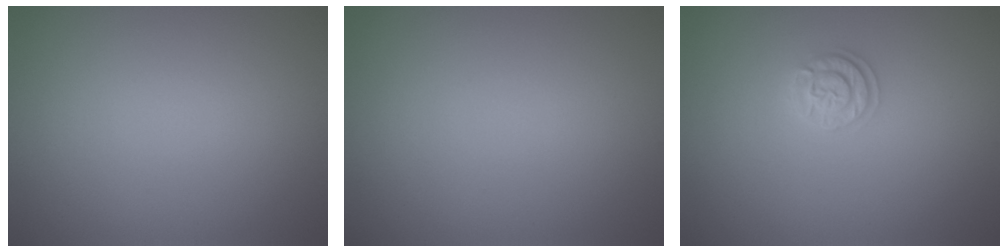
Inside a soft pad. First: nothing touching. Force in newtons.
{"total": 0.0}
{"total": 1.8, "press": 1.7, "slide": 0.3}